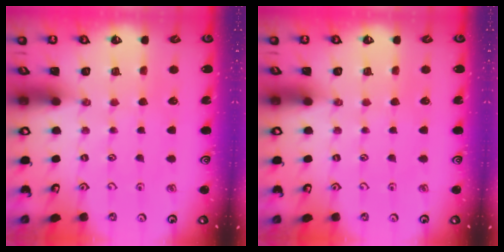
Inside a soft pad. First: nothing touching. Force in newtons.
{"total": 0.0}